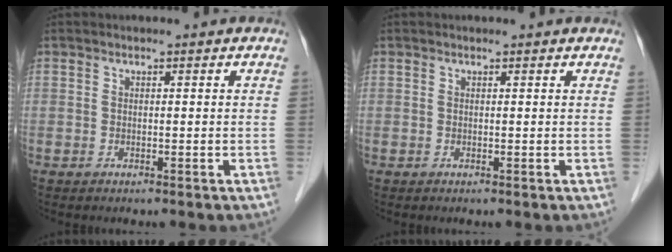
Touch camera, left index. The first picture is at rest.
{"total": 0.9, "force": [0.8, 0.1, 0.2], "torque": [-0.010, 0.005, 0.008]}